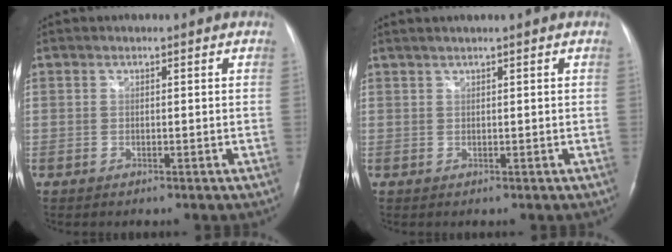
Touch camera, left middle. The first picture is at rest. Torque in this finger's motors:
{"motor_torque": [0.03, -0.46, 0.08, 0.01]}